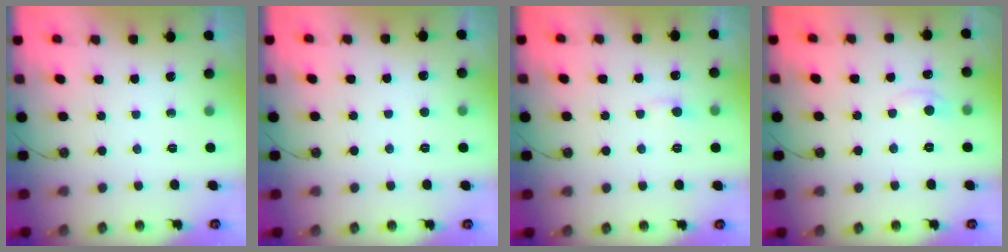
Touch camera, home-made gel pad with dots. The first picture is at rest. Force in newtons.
{"total": 2.7, "press": 2.7, "slide": 0.3}
{"total": 1.0, "press": 0.8, "slide": 0.5}
{"total": 1.1, "press": 1.0, "slide": 0.5}